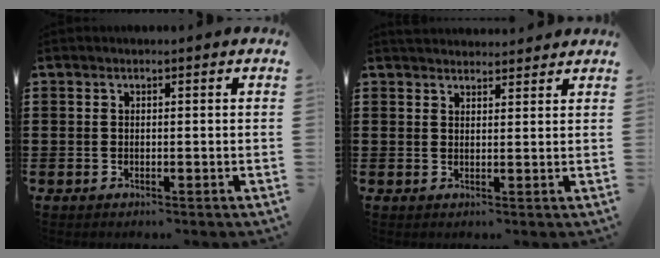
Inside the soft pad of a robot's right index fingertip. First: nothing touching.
{"total": 2.0, "force": [2.0, 0.1, -0.3], "torque": [0.002, 0.001, 0.040]}